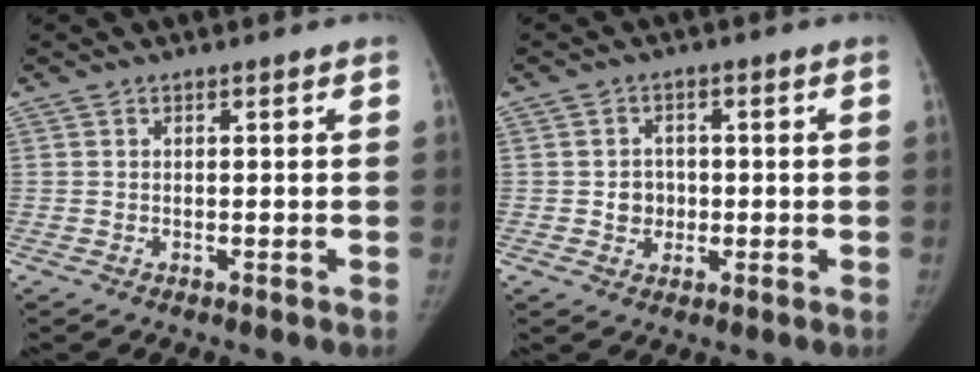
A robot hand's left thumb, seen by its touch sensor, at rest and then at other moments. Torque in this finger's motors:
{"motor_torque": [-0.05, 0.05, 0.50, -0.23, 0.07]}